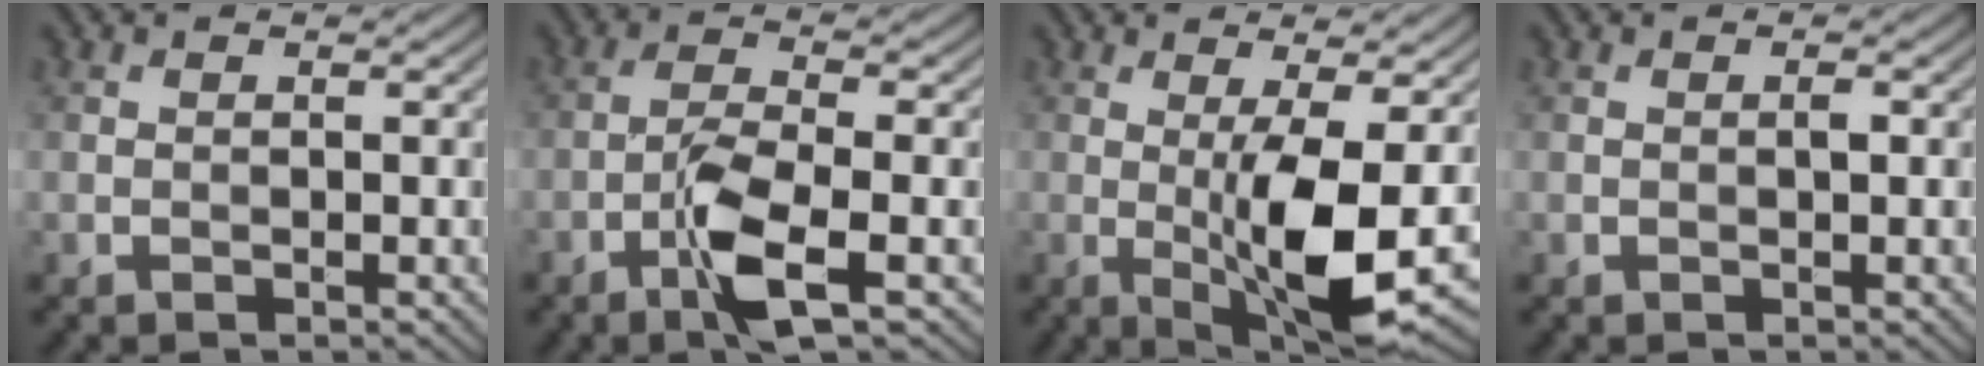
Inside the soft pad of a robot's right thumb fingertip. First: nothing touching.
{"total": 6.1, "force": [-2.7, 1.3, 5.3], "torque": [-0.111, 0.007, -0.058]}
{"total": 9.0, "force": [-1.0, 1.9, 8.8], "torque": [-0.158, -0.003, -0.014]}
{"total": 0.6, "force": [0.0, 0.1, 0.6], "torque": [-0.010, 0.001, 0.000]}